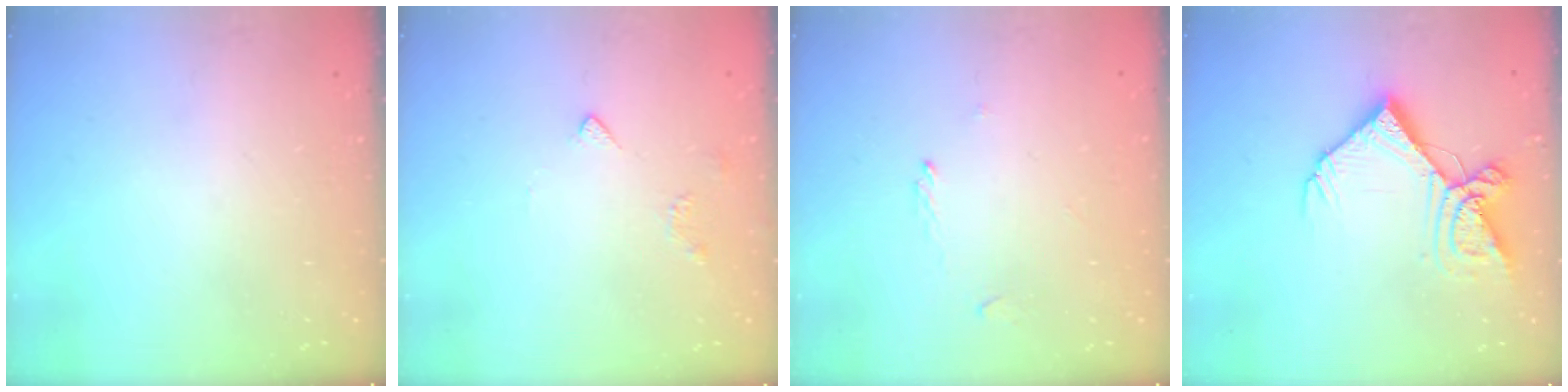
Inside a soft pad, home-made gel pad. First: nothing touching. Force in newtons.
{"total": 2.9, "press": 2.8, "slide": 0.7}
{"total": 1.2, "press": 1.1, "slide": 0.3}
{"total": 15.5, "press": 15.4, "slide": 1.7}